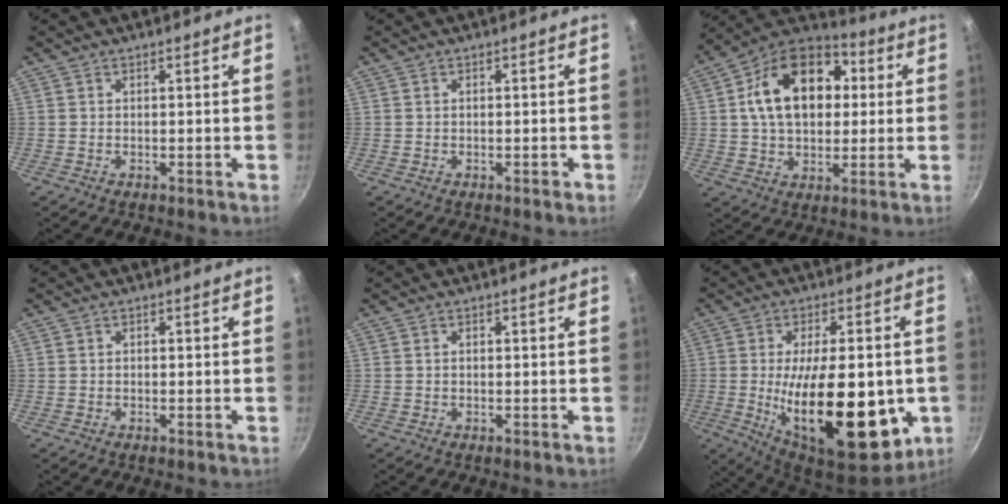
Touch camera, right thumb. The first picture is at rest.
{"total": 0.7, "force": [-0.4, 0.4, 0.5], "torque": [-0.005, 0.006, -0.003]}
{"total": 20.1, "force": [3.7, 13.8, 14.1], "torque": [-0.207, 0.026, 0.043]}
{"total": 0.5, "force": [-0.1, 0.4, 0.2], "torque": [-0.004, 0.003, -0.002]}
{"total": 0.5, "force": [0.0, 0.4, 0.3], "torque": [-0.004, 0.004, 0.001]}
{"total": 25.6, "force": [-4.1, 11.4, 22.5], "torque": [-0.329, -0.007, -0.047]}